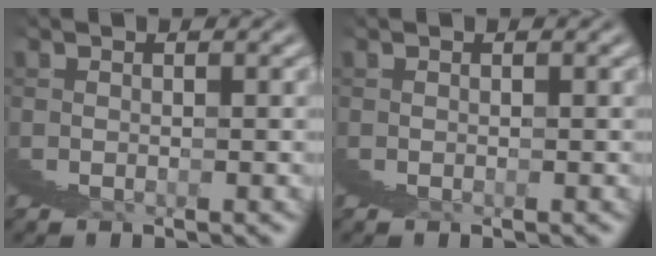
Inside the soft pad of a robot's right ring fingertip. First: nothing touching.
{"total": 0.0}